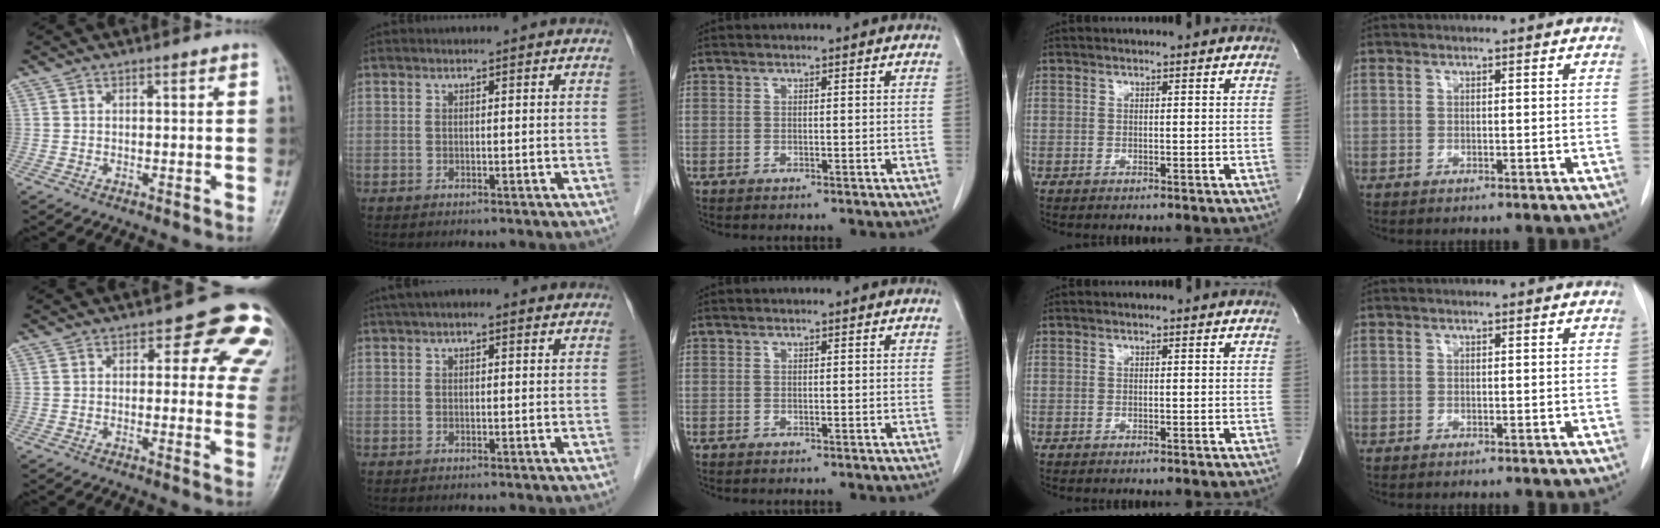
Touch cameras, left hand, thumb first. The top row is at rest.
{"thumb": {"total": 11.8, "force": [5.7, 6.5, 8.0], "torque": [-0.033, -0.020, 0.042]}, "index": {"total": 4.7, "force": [3.2, 1.4, 3.2], "torque": [-0.055, 0.034, 0.048]}}